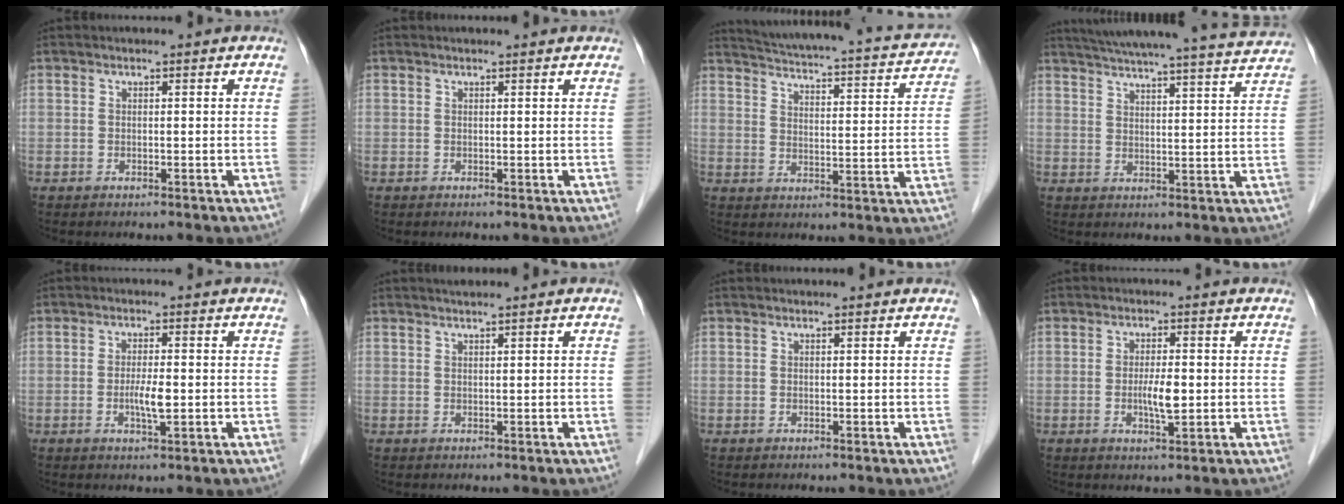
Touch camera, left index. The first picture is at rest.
{"total": 1.8, "force": [1.7, 0.3, 0.3], "torque": [-0.011, 0.013, 0.018]}
{"total": 19.8, "force": [17.8, 3.7, 7.8], "torque": [-0.118, -0.010, 0.219]}
{"total": 23.4, "force": [22.0, 0.6, 8.0], "torque": [-0.129, -0.023, 0.278]}
{"total": 3.1, "force": [-0.5, 0.5, 3.0], "torque": [-0.058, -0.003, -0.009]}
{"total": 1.6, "force": [1.4, -0.1, 0.8], "torque": [-0.011, 0.008, 0.026]}
{"total": 1.5, "force": [1.5, 0.2, 0.3], "torque": [-0.010, 0.013, 0.015]}
{"total": 3.5, "force": [-0.3, 0.7, 3.4], "torque": [-0.064, -0.003, -0.004]}